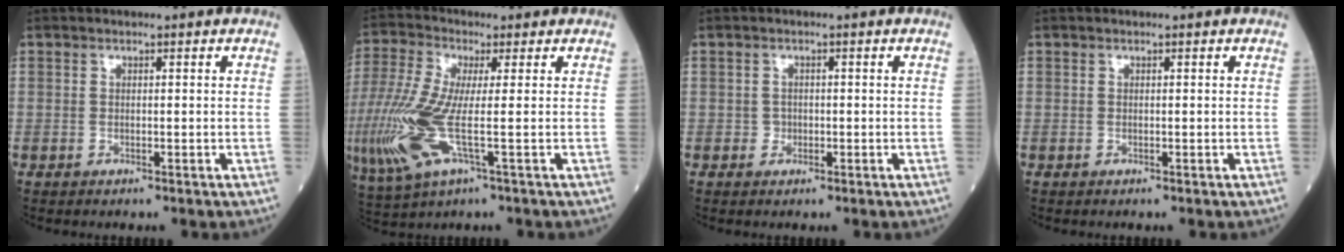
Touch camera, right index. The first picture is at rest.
{"total": 15.0, "force": [-3.0, 3.4, 14.3], "torque": [-0.358, -0.022, -0.055]}
{"total": 1.1, "force": [-0.3, 1.0, 0.3], "torque": [-0.003, 0.004, -0.006]}
{"total": 0.0}